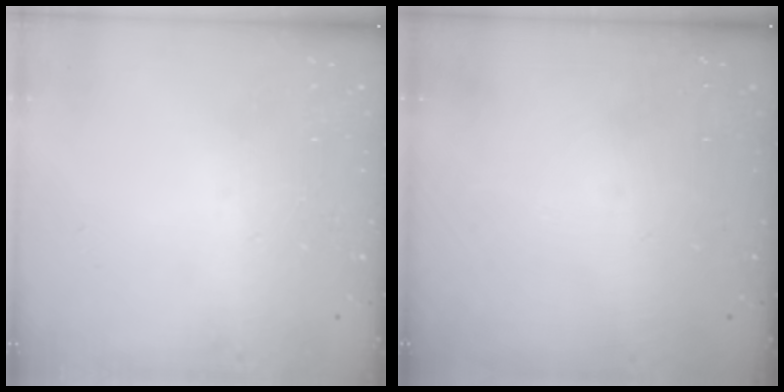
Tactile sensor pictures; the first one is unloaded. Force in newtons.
{"total": 0.0}